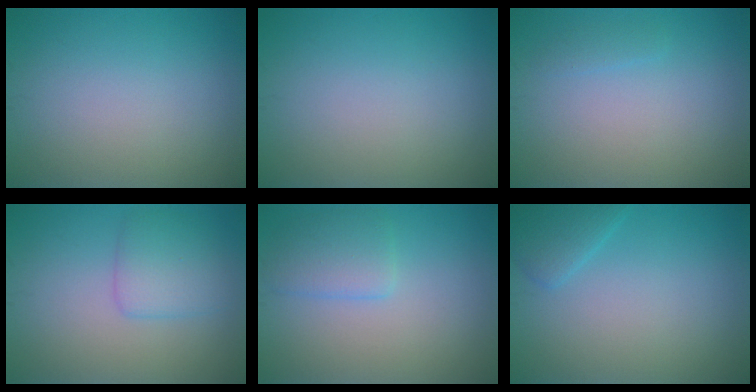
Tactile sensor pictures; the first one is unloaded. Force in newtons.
{"total": 0.0}
{"total": 0.7, "press": 0.7, "slide": 0.0}
{"total": 2.8, "press": 2.8, "slide": 0.2}
{"total": 2.6, "press": 2.6, "slide": 0.1}
{"total": 1.9, "press": 1.9, "slide": 0.1}